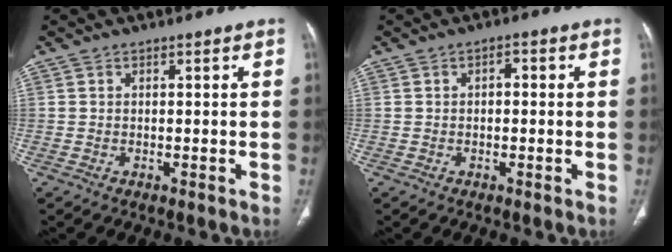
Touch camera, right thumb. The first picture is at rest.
{"total": 1.8, "force": [0.1, 1.1, 1.4], "torque": [-0.013, 0.005, -0.003]}